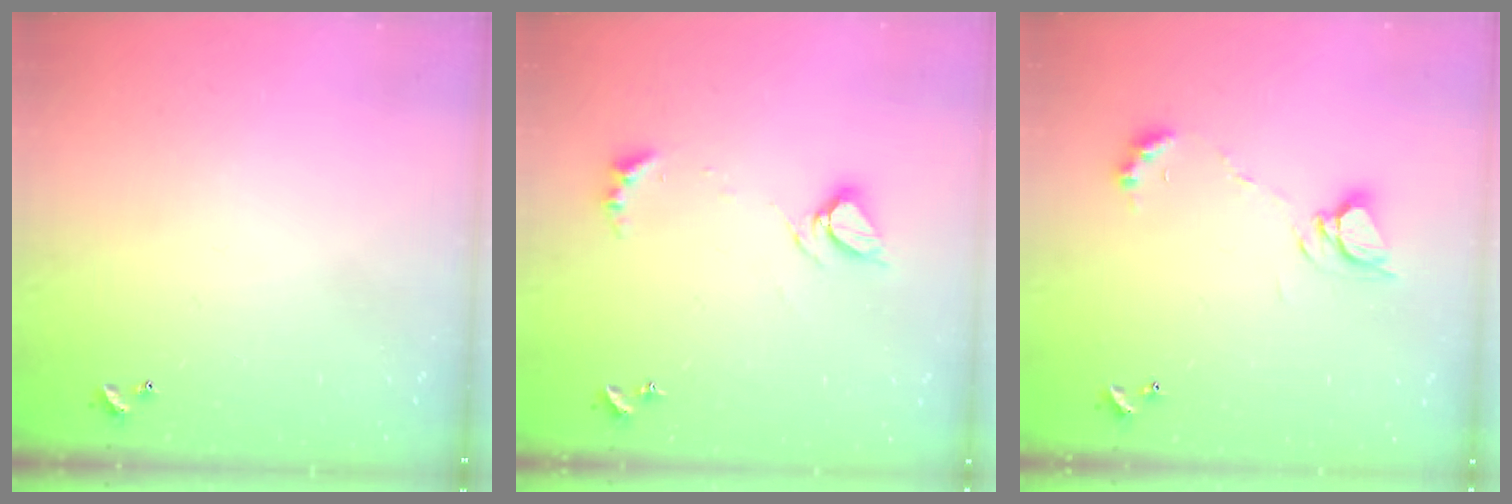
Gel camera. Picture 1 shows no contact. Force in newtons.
{"total": 8.2, "press": 8.1, "slide": 0.9}
{"total": 6.8, "press": 6.8, "slide": 0.8}